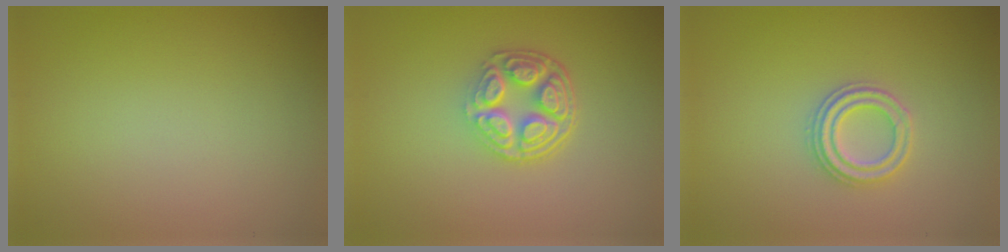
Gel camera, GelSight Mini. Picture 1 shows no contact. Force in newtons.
{"total": 5.1, "press": 3.7, "slide": 3.5}
{"total": 2.5, "press": 2.4, "slide": 0.7}